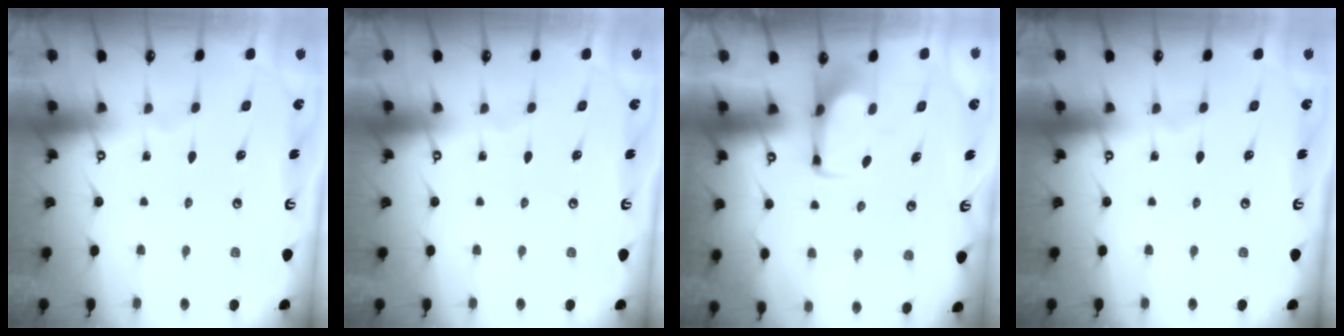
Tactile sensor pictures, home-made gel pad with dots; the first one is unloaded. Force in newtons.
{"total": 0.0}
{"total": 1.7, "press": 1.6, "slide": 0.5}
{"total": 0.0}